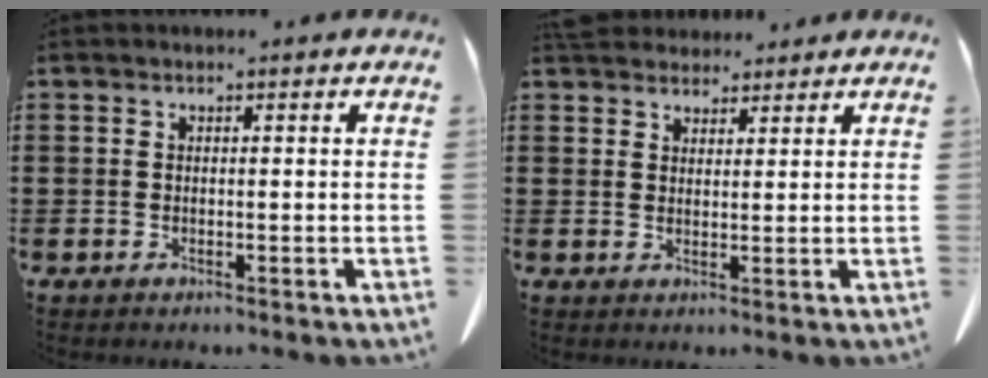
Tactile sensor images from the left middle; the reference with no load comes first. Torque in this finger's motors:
{"motor_torque": [1.20, -0.35, 0.29, 0.06]}